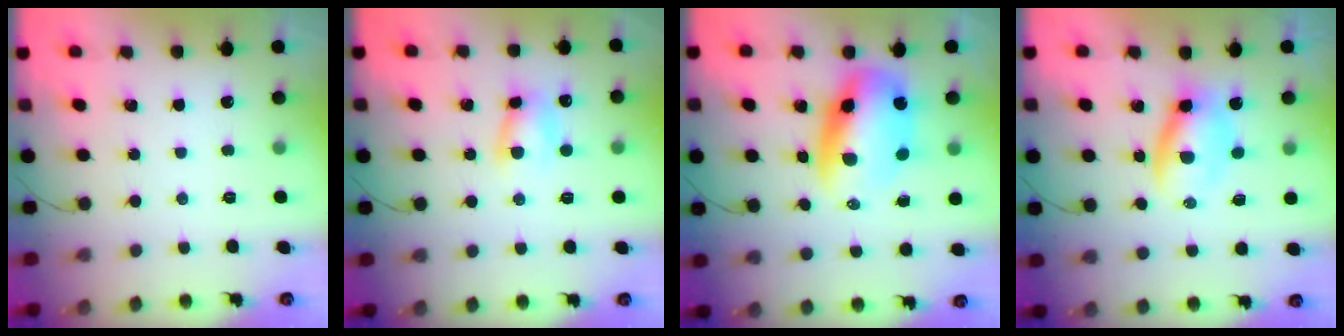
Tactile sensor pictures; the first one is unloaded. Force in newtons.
{"total": 6.7, "press": 6.7, "slide": 0.8}
{"total": 11.9, "press": 11.5, "slide": 3.0}
{"total": 5.7, "press": 5.6, "slide": 1.2}